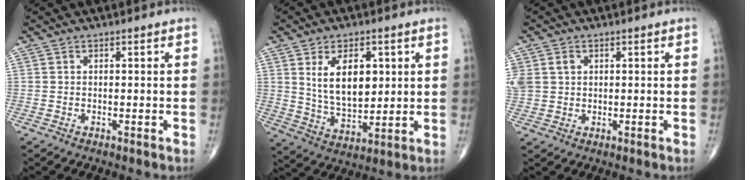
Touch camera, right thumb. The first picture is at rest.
{"total": 11.7, "force": [3.1, 6.7, 9.2], "torque": [-0.131, -0.022, 0.066]}
{"total": 5.8, "force": [1.6, 4.7, 2.9], "torque": [-0.074, 0.008, 0.041]}